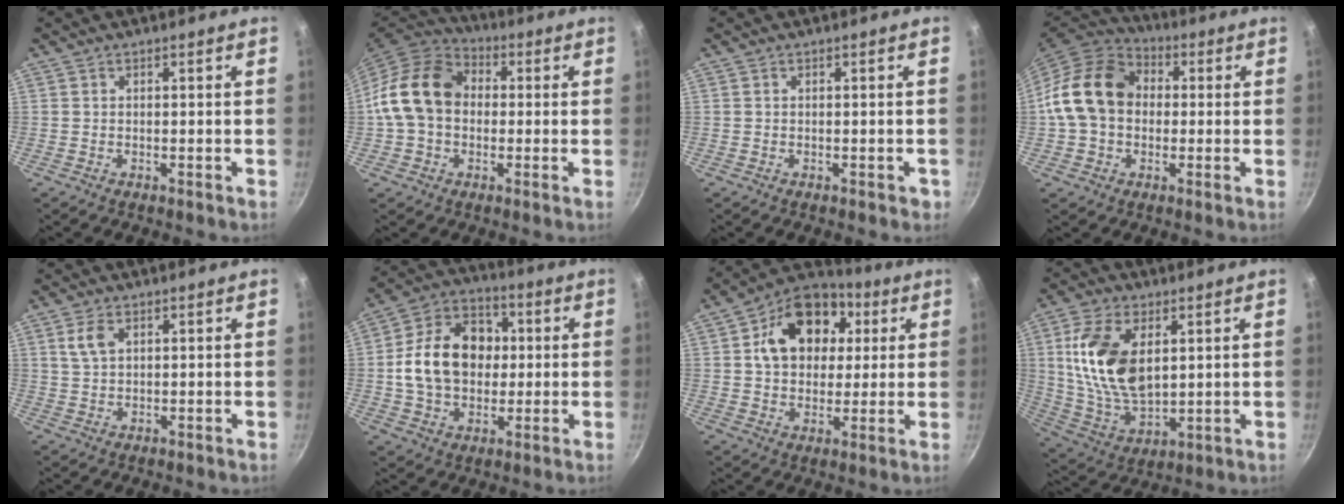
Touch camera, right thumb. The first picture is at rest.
{"total": 14.9, "force": [0.5, 11.5, 9.5], "torque": [-0.147, 0.031, -0.006]}
{"total": 0.9, "force": [-0.3, 0.7, 0.6], "torque": [0.000, 0.003, -0.003]}
{"total": 15.6, "force": [0.9, 12.2, 9.8], "torque": [-0.151, 0.032, 0.004]}
{"total": 3.9, "force": [1.5, 2.3, 2.7], "torque": [-0.049, 0.000, 0.031]}
{"total": 17.0, "force": [0.9, 12.9, 11.0], "torque": [-0.152, 0.024, 0.007]}
{"total": 17.7, "force": [4.6, 13.1, 10.9], "torque": [-0.155, 0.016, 0.062]}
{"total": 17.1, "force": [4.0, 9.9, 13.3], "torque": [-0.239, -0.020, 0.087]}